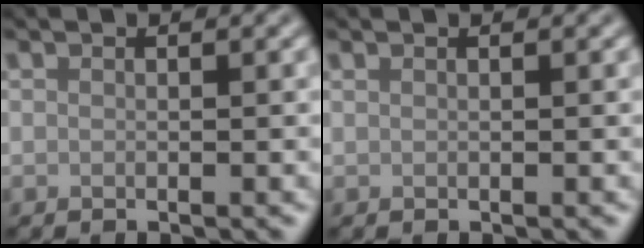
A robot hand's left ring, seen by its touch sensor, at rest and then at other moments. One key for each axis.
{"total": 0.0}